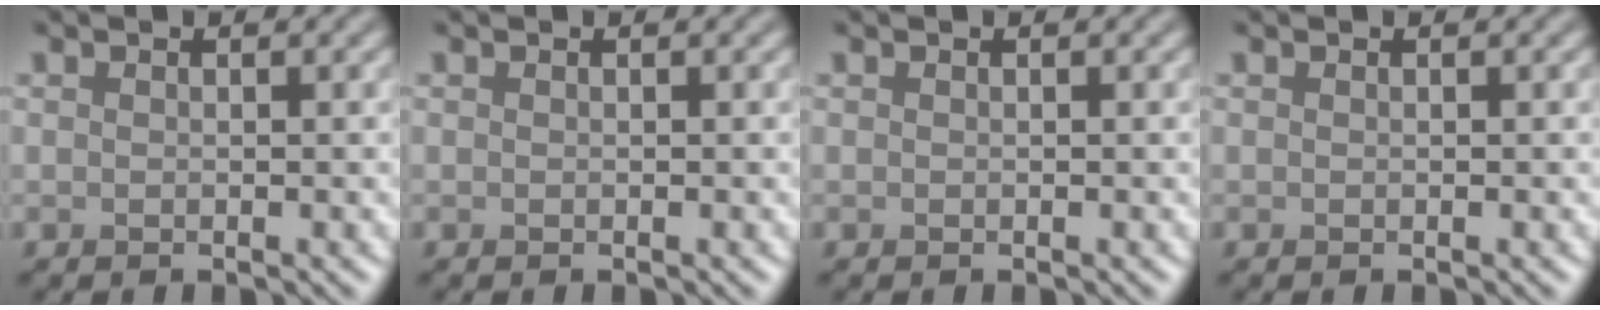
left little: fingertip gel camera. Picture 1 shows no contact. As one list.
[{"total": 0.0}, {"total": 0.0}, {"total": 0.0}]